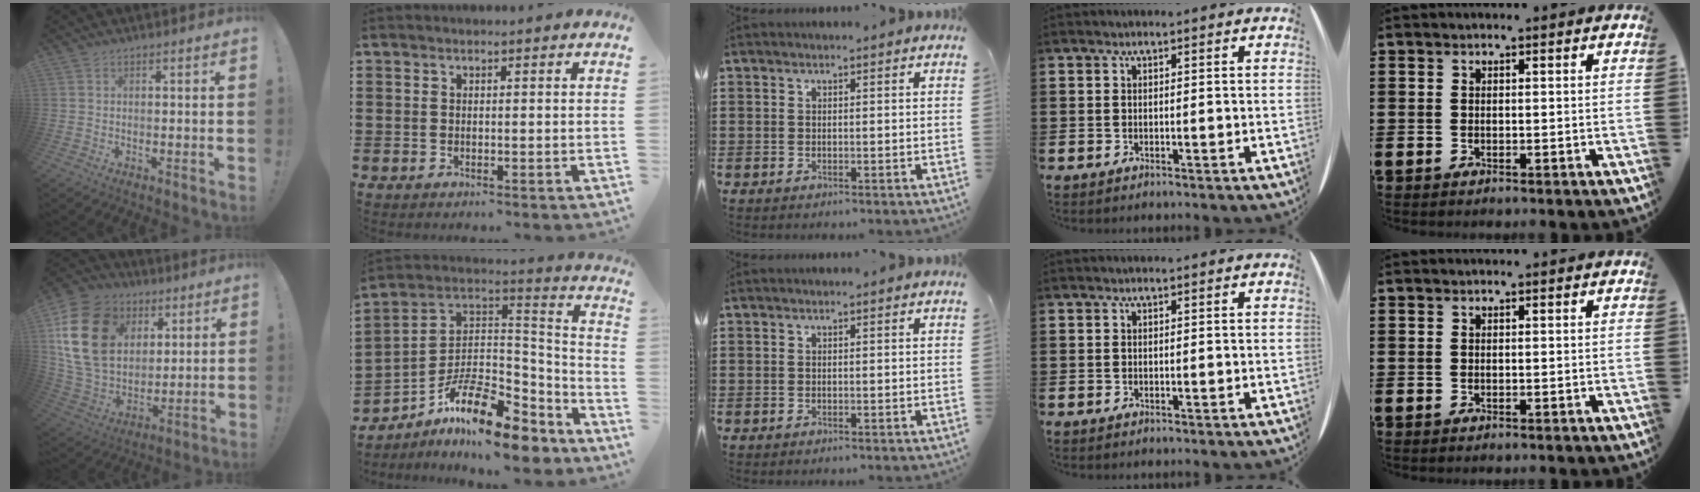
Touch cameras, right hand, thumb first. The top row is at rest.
{"thumb": {"total": 22.0, "force": [7.3, 16.5, 12.5], "torque": [-0.222, -0.024, 0.152]}, "index": {"total": 12.7, "force": [-8.5, 4.0, 8.5], "torque": [-0.156, 0.022, -0.157]}}